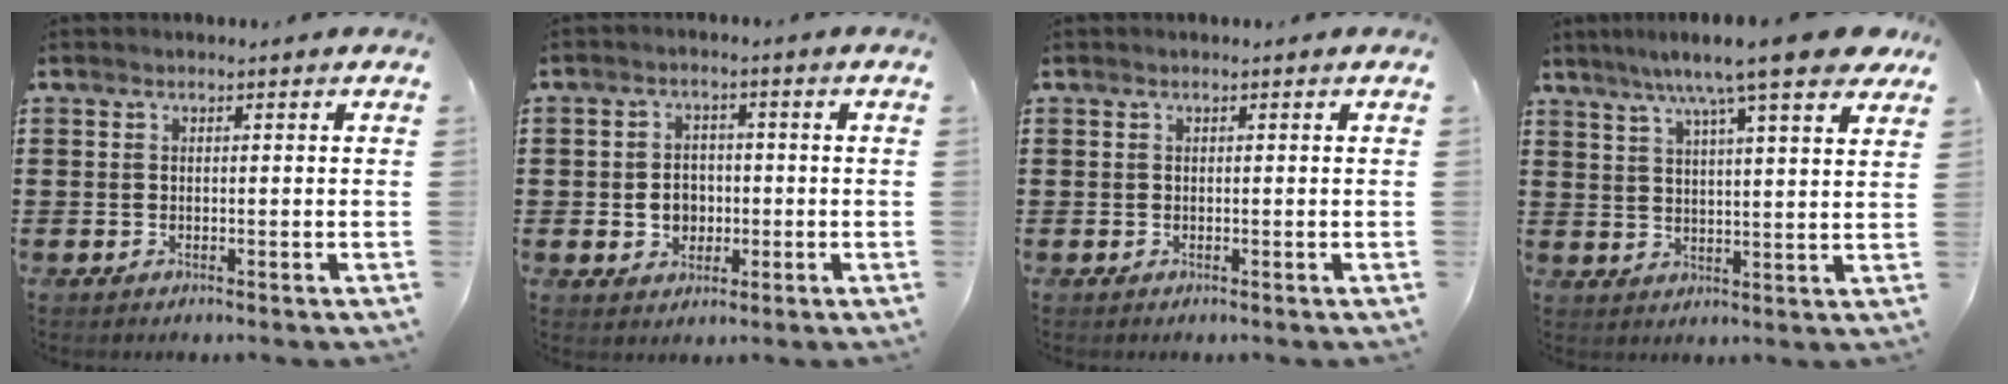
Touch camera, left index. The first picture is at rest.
{"total": 3.9, "force": [-0.7, 3.3, 1.9], "torque": [-0.038, 0.003, -0.018]}
{"total": 0.0}
{"total": 10.3, "force": [7.9, 0.7, 6.6], "torque": [-0.128, -0.027, 0.128]}